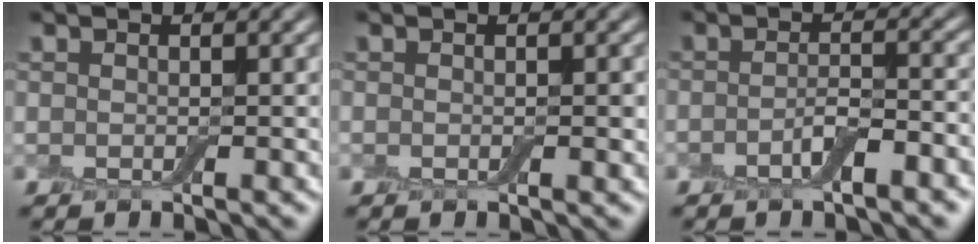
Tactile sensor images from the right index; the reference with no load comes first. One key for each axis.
{"total": 0.7, "fx": -0.1, "fy": 0.3, "fz": 0.7, "tx": -0.010, "ty": -0.002, "tz": -0.001}
{"total": 3.2, "fx": -1.5, "fy": 0.8, "fz": 2.7, "tx": -0.050, "ty": 0.005, "tz": -0.030}